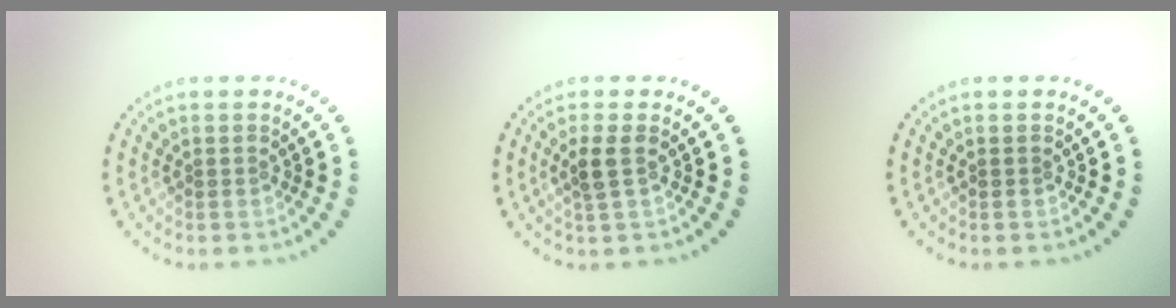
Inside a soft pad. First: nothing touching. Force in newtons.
{"total": 1.8, "press": 1.6, "slide": 0.9}
{"total": 0.0}